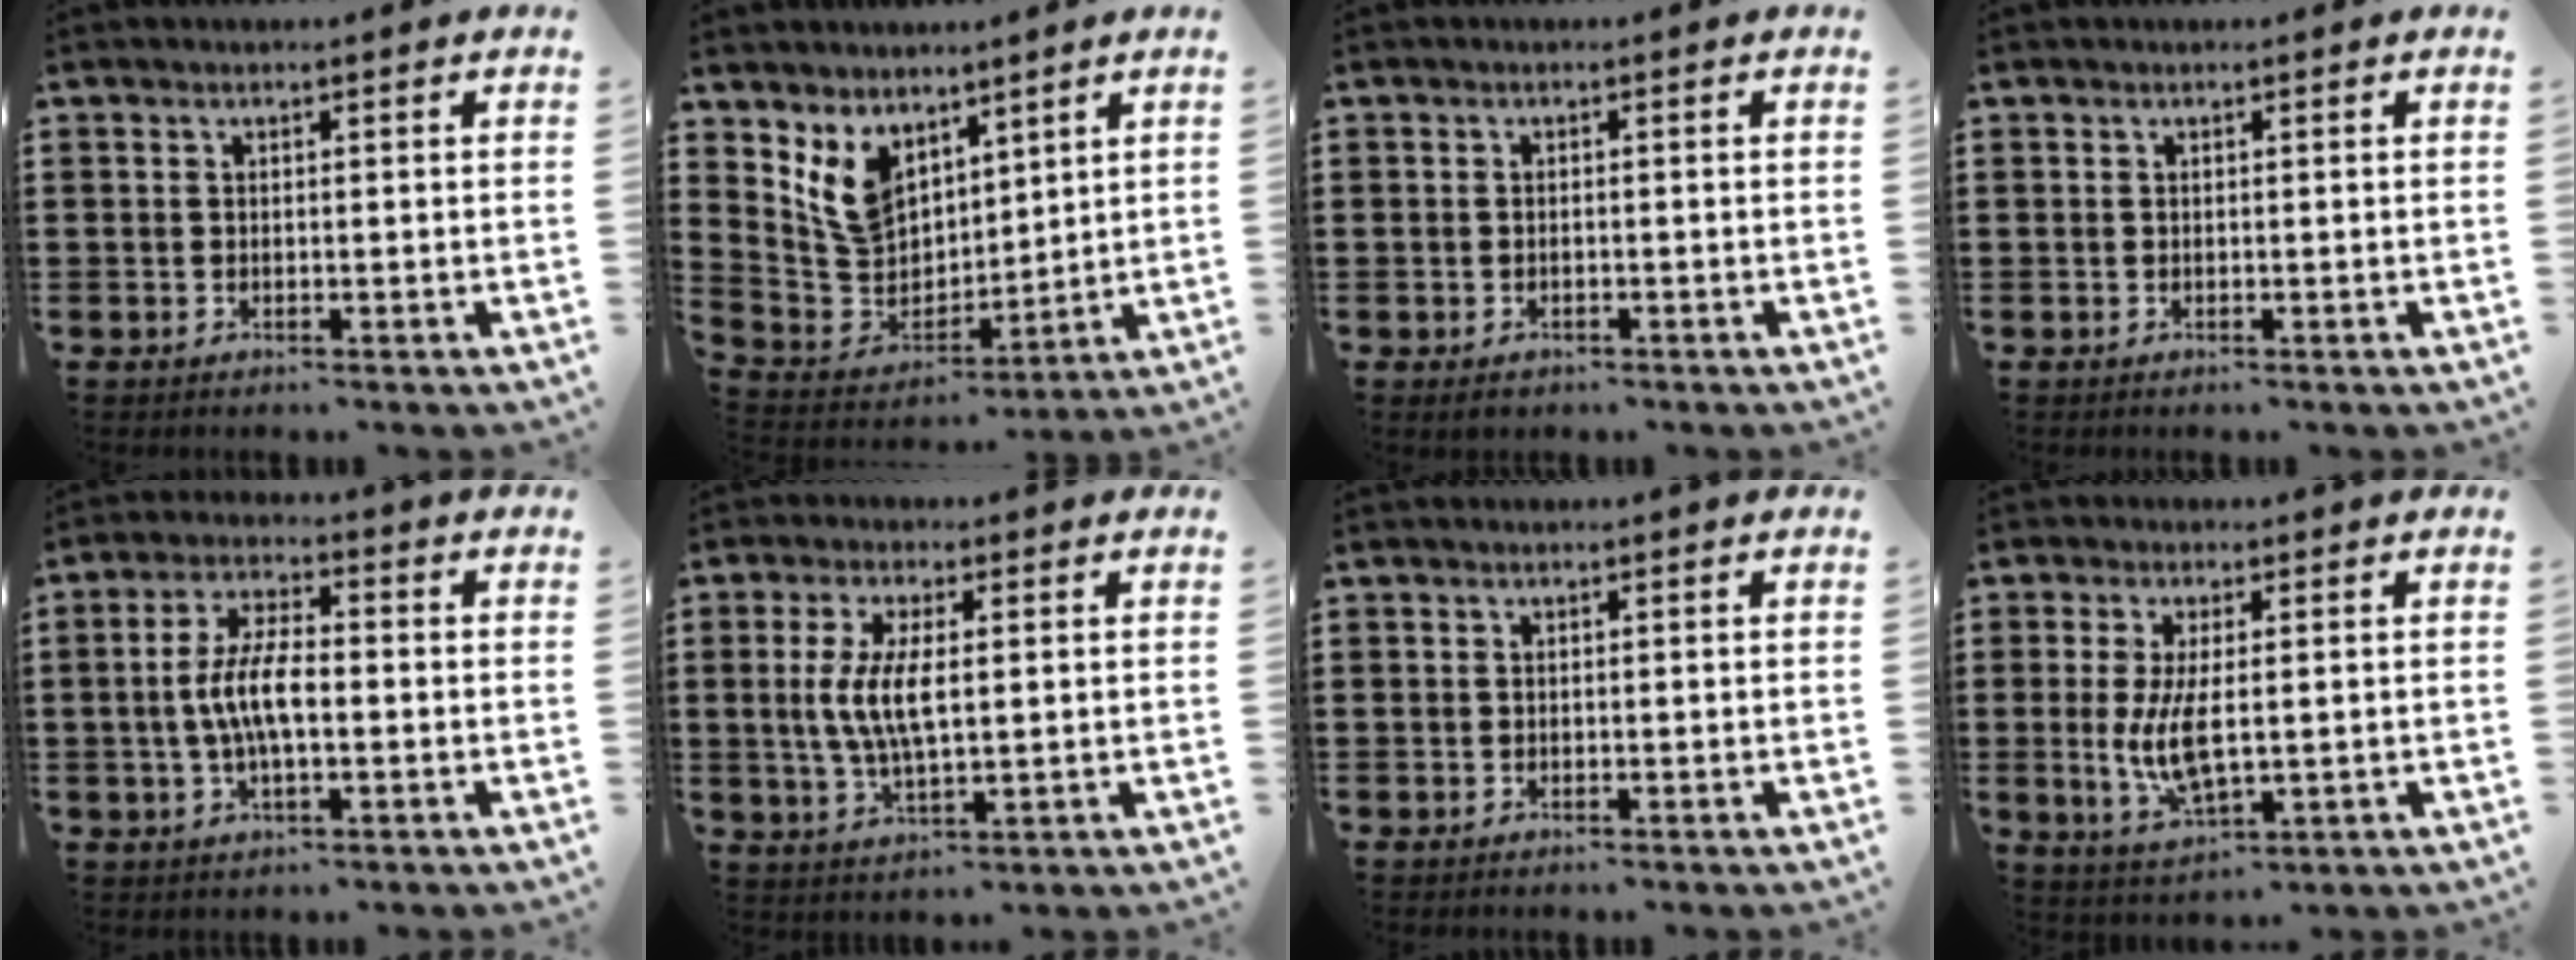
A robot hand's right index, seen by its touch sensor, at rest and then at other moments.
{"total": 8.2, "force": [4.7, 6.1, 2.9], "torque": [-0.097, -0.013, 0.094]}
{"total": 0.0}
{"total": 0.0}
{"total": 7.4, "force": [-0.8, 2.8, 6.8], "torque": [-0.148, -0.002, -0.021]}
{"total": 6.9, "force": [0.7, 2.2, 6.6], "torque": [-0.140, 0.000, 0.008]}
{"total": 0.0}
{"total": 7.6, "force": [-0.1, 2.9, 7.0], "torque": [-0.154, -0.008, -0.004]}